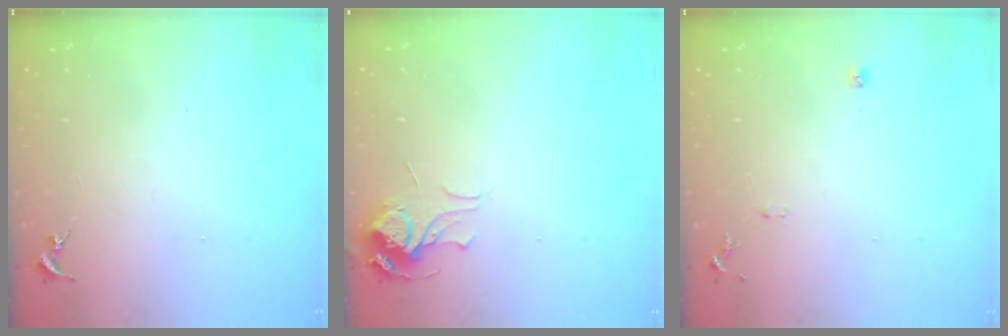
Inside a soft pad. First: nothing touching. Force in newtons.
{"total": 7.1, "press": 7.1, "slide": 0.2}
{"total": 5.6, "press": 5.5, "slide": 0.6}